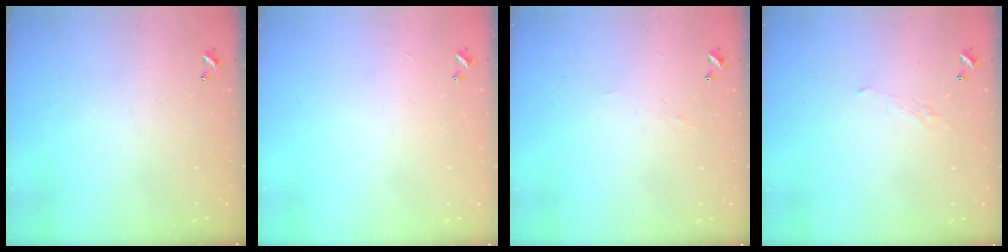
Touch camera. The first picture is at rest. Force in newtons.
{"total": 1.3, "press": 1.2, "slide": 0.5}
{"total": 1.0, "press": 0.9, "slide": 0.4}
{"total": 1.6, "press": 1.5, "slide": 0.7}